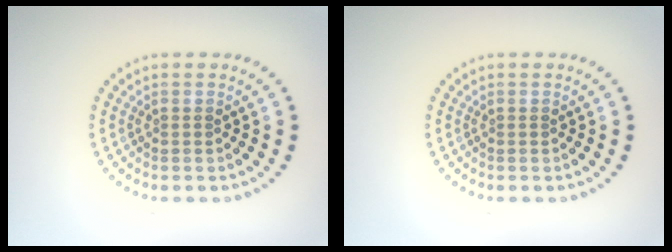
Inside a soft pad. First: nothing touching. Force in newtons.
{"total": 0.0}